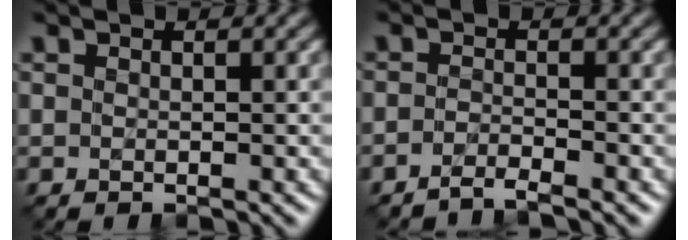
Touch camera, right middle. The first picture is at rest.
{"total": 1.9, "force": [-1.8, 0.1, 0.8], "torque": [-0.010, -0.006, -0.042]}